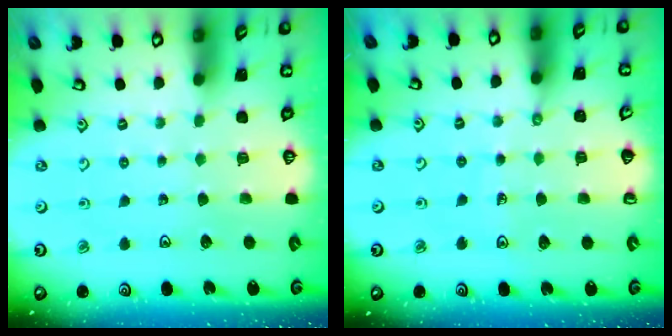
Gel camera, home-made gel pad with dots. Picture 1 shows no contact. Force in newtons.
{"total": 6.2, "press": 5.9, "slide": 1.7}